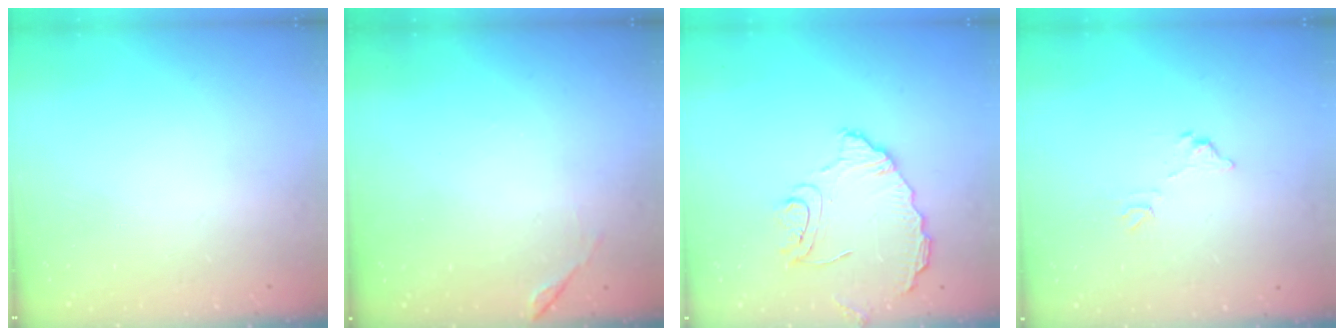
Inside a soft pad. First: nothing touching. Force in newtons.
{"total": 6.7, "press": 6.7, "slide": 0.2}
{"total": 11.2, "press": 11.2, "slide": 0.8}
{"total": 5.6, "press": 5.6, "slide": 0.3}